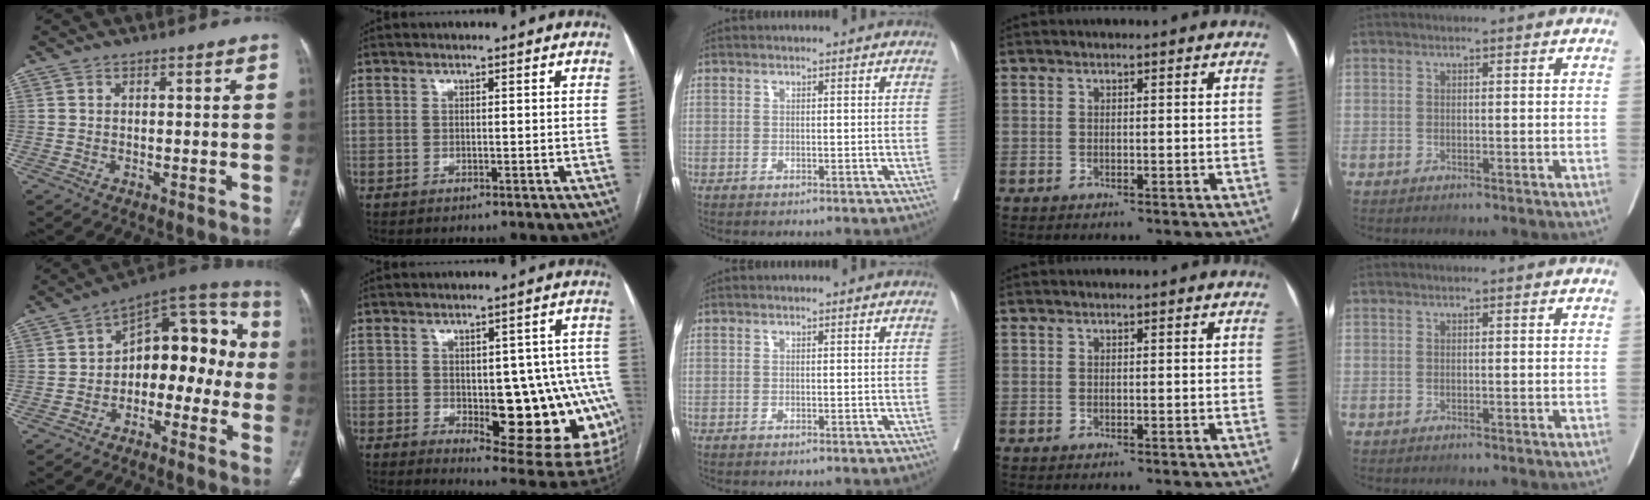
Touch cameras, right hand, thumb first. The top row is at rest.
{"thumb": {"total": 15.5, "force": [-1.9, 9.7, 12.0], "torque": [-0.106, 0.055, -0.045]}, "index": {"total": 19.2, "force": [-3.5, 6.9, 17.5], "torque": [-0.135, 0.019, -0.017]}}